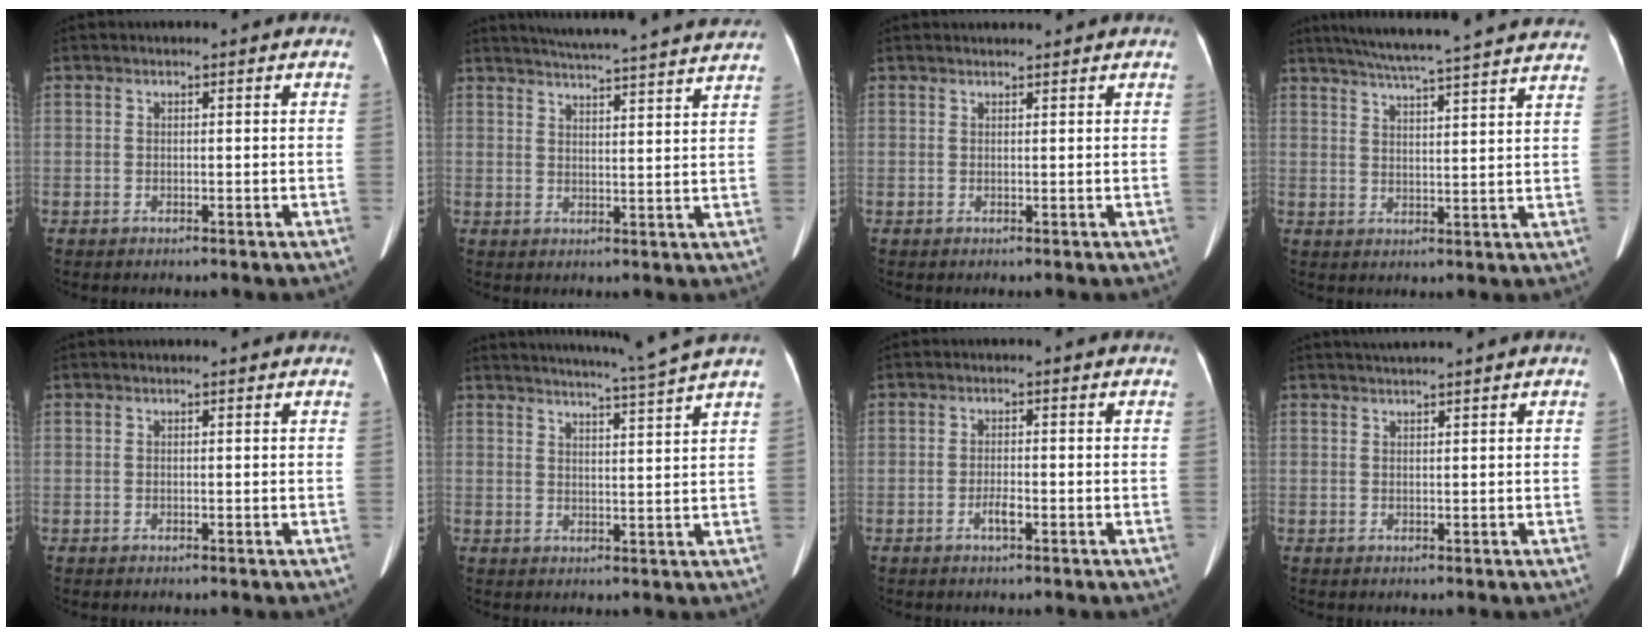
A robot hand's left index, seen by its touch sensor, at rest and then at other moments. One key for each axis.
{"total": 20.2, "fx": 18.8, "fy": -0.1, "fz": 7.5, "tx": -0.119, "ty": -0.010, "tz": 0.234}
{"total": 2.2, "fx": 2.2, "fy": 0.2, "fz": 0.4, "tx": -0.009, "ty": 0.021, "tz": 0.031}
{"total": 23.5, "fx": 21.1, "fy": 0.5, "fz": 10.4, "tx": -0.169, "ty": 0.003, "tz": 0.270}
{"total": 0.6, "fx": 0.6, "fy": 0.0, "fz": 0.1, "tx": -0.004, "ty": 0.001, "tz": 0.005}
{"total": 9.4, "fx": 8.3, "fy": -2.7, "fz": 3.3, "tx": -0.055, "ty": -0.029, "tz": 0.112}
{"total": 1.8, "fx": -1.0, "fy": 0.3, "fz": 1.5, "tx": -0.029, "ty": -0.001, "tz": -0.018}
{"total": 2.3, "fx": 1.9, "fy": -0.8, "fz": 0.9, "tx": -0.013, "ty": 0.013, "tz": 0.037}